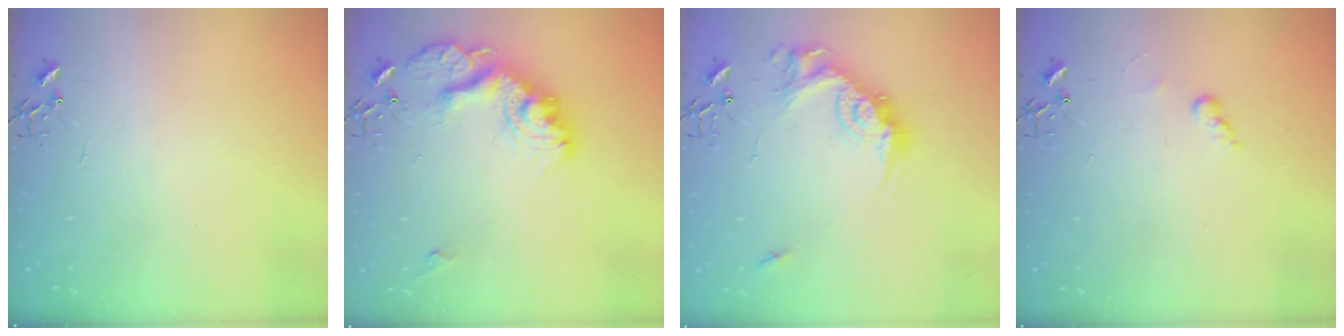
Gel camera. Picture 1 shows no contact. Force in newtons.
{"total": 19.5, "press": 19.5, "slide": 1.0}
{"total": 16.6, "press": 16.6, "slide": 0.9}
{"total": 6.1, "press": 6.1, "slide": 0.3}